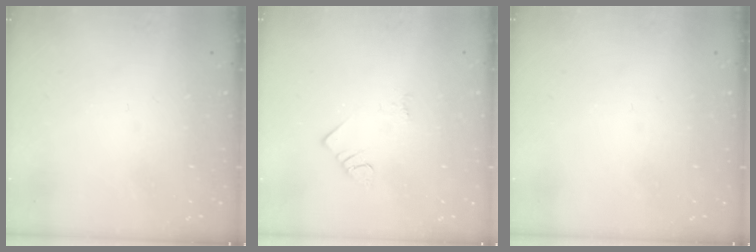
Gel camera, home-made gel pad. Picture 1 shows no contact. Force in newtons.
{"total": 2.3, "press": 2.3, "slide": 0.4}
{"total": 0.0}